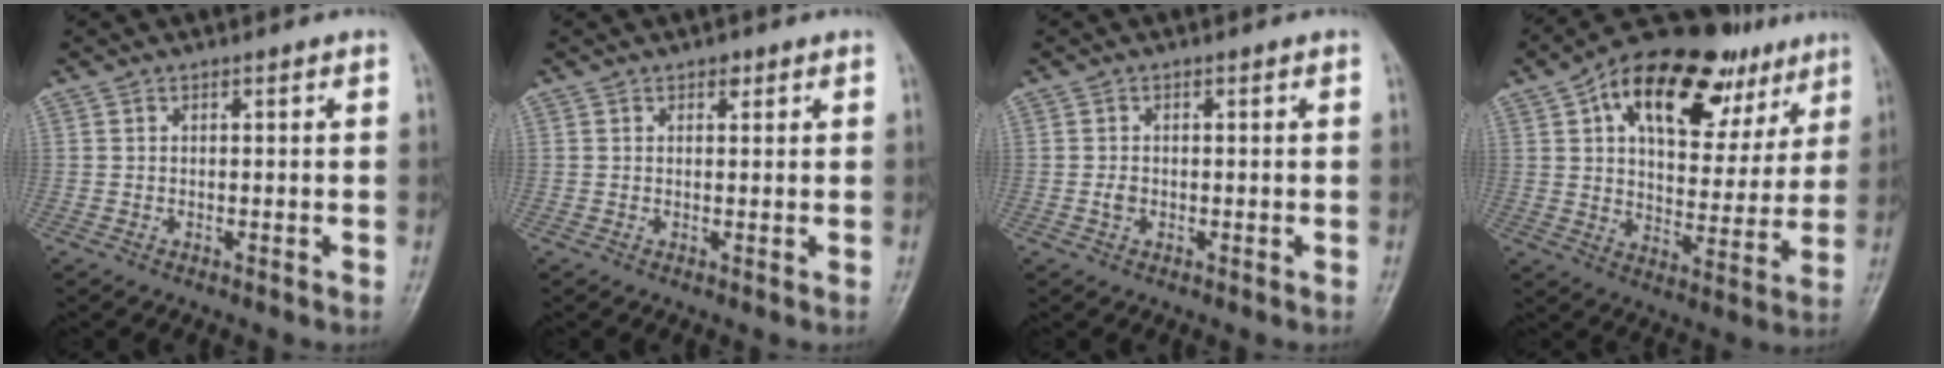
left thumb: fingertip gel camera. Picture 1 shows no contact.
{"total": 1.3, "force": [0.8, 0.8, 0.6], "torque": [0.000, -0.003, 0.008]}
{"total": 1.4, "force": [-0.3, 1.1, 0.9], "torque": [-0.013, 0.001, -0.006]}
{"total": 24.8, "force": [12.5, 13.5, 16.6], "torque": [-0.207, -0.001, 0.190]}